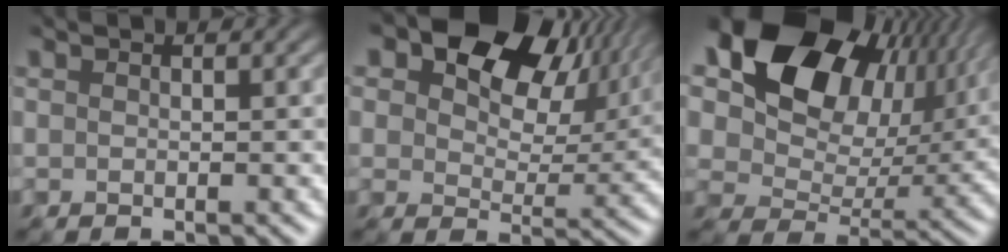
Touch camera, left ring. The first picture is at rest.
{"total": 16.2, "force": [9.0, 9.9, 9.3], "torque": [-0.137, 0.055, 0.133]}
{"total": 19.0, "force": [10.1, 12.1, 10.7], "torque": [-0.198, 0.065, 0.171]}